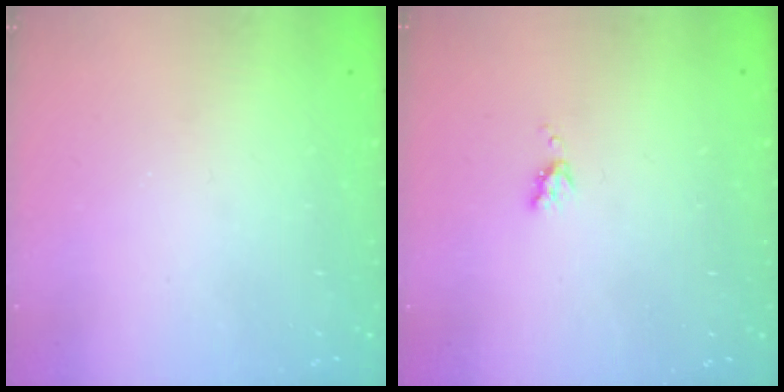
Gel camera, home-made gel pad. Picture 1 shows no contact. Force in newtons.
{"total": 4.0, "press": 4.0, "slide": 0.6}